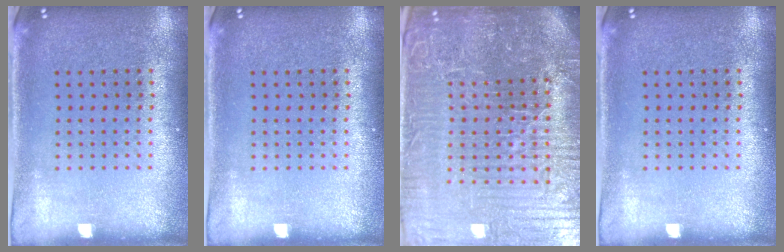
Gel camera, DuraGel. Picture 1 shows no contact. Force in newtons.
{"total": 0.0}
{"total": 7.3, "press": 6.4, "slide": 3.3}
{"total": 0.0}